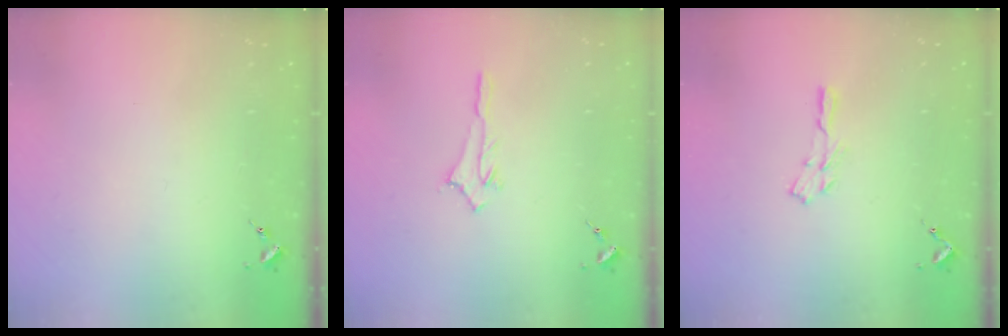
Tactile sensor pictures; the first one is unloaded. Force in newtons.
{"total": 2.8, "press": 2.7, "slide": 0.4}
{"total": 4.0, "press": 3.9, "slide": 0.4}